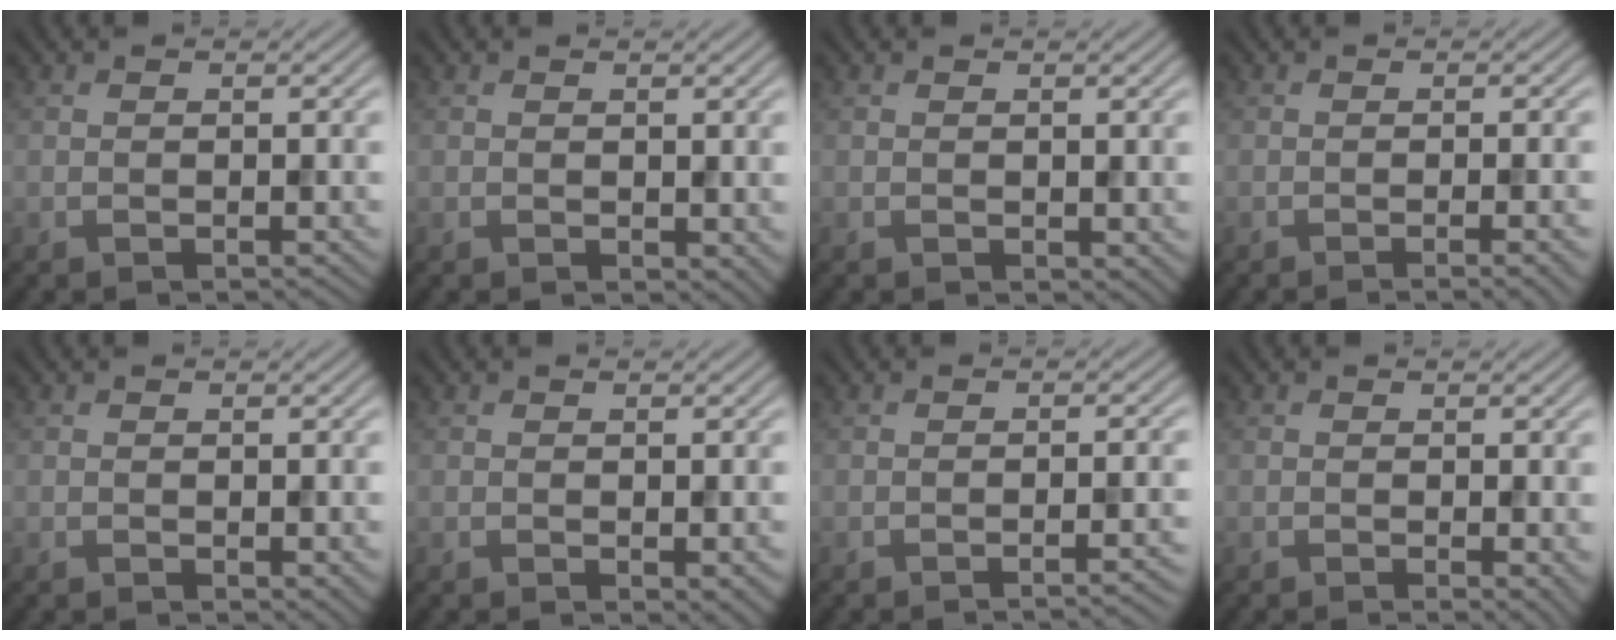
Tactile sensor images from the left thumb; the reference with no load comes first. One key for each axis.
{"total": 1.0, "fx": 0.3, "fy": 0.7, "fz": 0.7, "tx": -0.008, "ty": -0.004, "tz": 0.011}
{"total": 0.7, "fx": 0.3, "fy": 0.5, "fz": 0.4, "tx": -0.003, "ty": -0.003, "tz": 0.009}
{"total": 2.6, "fx": -1.0, "fy": 0.5, "fz": 2.4, "tx": -0.027, "ty": 0.002, "tz": -0.020}
{"total": 0.8, "fx": 0.0, "fy": 0.5, "fz": 0.6, "tx": -0.006, "ty": -0.004, "tz": 0.002}
{"total": 1.3, "fx": -0.2, "fy": 0.7, "fz": 1.1, "tx": -0.015, "ty": -0.007, "tz": 0.000}
{"total": 2.2, "fx": -1.2, "fy": 0.5, "fz": 1.9, "tx": -0.015, "ty": 0.004, "tz": -0.025}
{"total": 1.4, "fx": 0.0, "fy": 0.5, "fz": 1.3, "tx": -0.016, "ty": -0.007, "tz": 0.000}